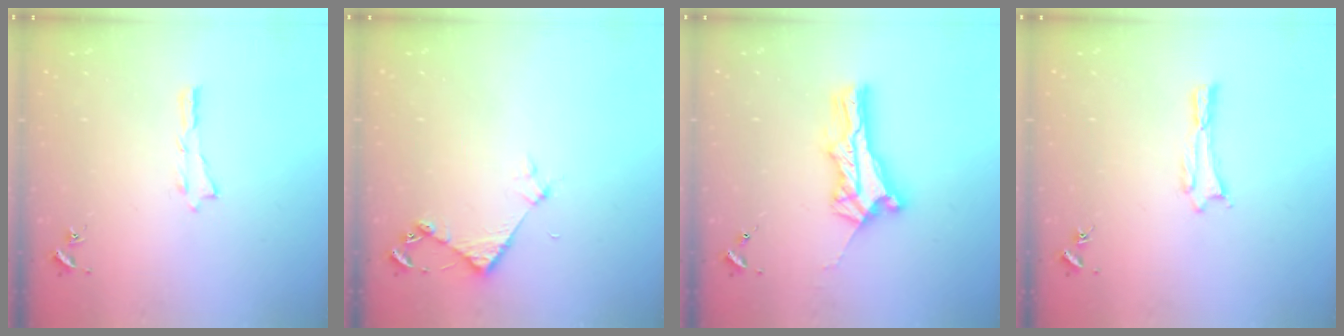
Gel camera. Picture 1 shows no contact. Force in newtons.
{"total": 3.7, "press": 3.7, "slide": 0.3}
{"total": 6.0, "press": 6.0, "slide": 0.4}
{"total": 0.0}